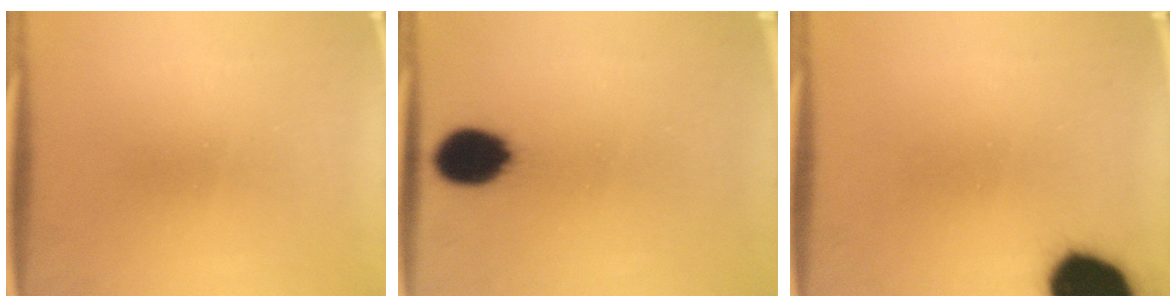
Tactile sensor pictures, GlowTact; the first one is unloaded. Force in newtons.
{"total": 10.4}
{"total": 19.0}